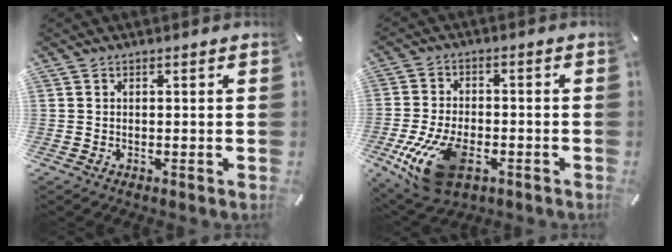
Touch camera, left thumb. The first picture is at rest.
{"total": 15.6, "force": [-5.8, 8.9, 11.4], "torque": [-0.219, 0.015, -0.090]}